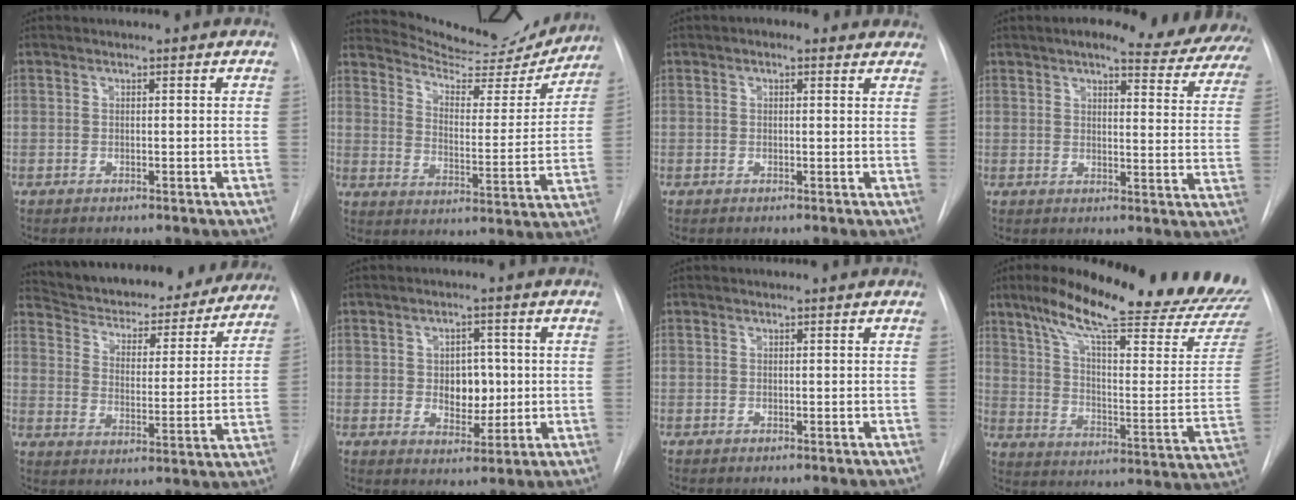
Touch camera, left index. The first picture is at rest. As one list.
[{"total": 17.6, "force": [16.9, 2.8, 3.7], "torque": [-0.052, -0.055, 0.224]}, {"total": 3.6, "force": [2.3, 1.8, 2.0], "torque": [-0.017, 0.014, 0.020]}, {"total": 20.4, "force": [17.7, 3.8, 9.3], "torque": [-0.111, -0.050, 0.186]}, {"total": 25.5, "force": [23.2, 6.8, 8.0], "torque": [-0.126, -0.033, 0.303]}, {"total": 5.3, "force": [-0.4, 3.6, 3.8], "torque": [-0.047, 0.000, 0.003]}, {"total": 0.0}, {"total": 27.4, "force": [23.1, 2.7, 14.4], "torque": [-0.217, -0.074, 0.303]}]